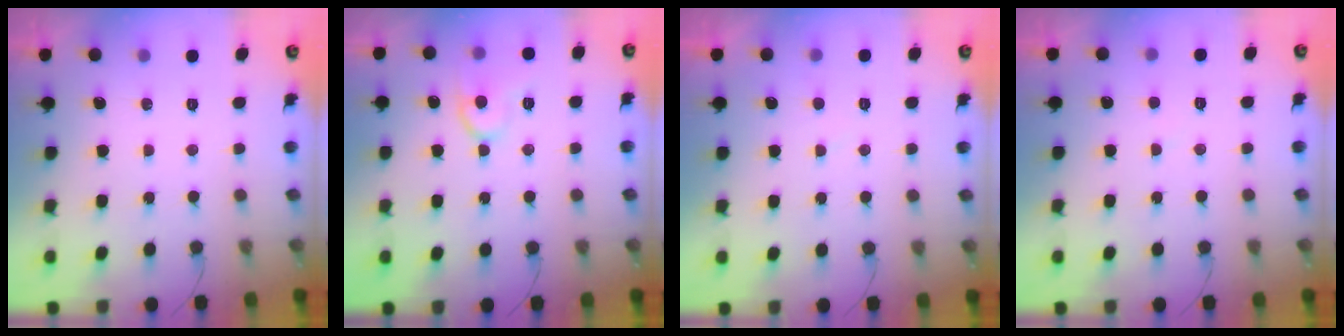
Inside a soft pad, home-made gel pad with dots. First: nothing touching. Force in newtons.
{"total": 11.2, "press": 11.2, "slide": 0.9}
{"total": 1.6, "press": 1.6, "slide": 0.2}
{"total": 2.0, "press": 2.0, "slide": 0.3}